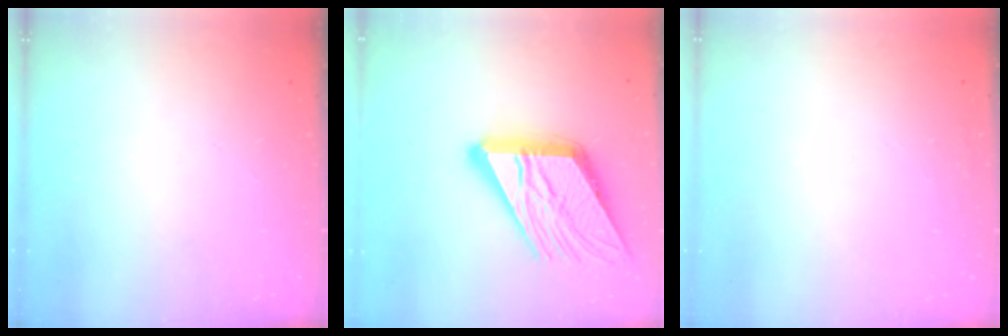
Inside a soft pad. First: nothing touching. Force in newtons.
{"total": 21.6, "press": 21.4, "slide": 2.5}
{"total": 1.6, "press": 1.5, "slide": 0.1}